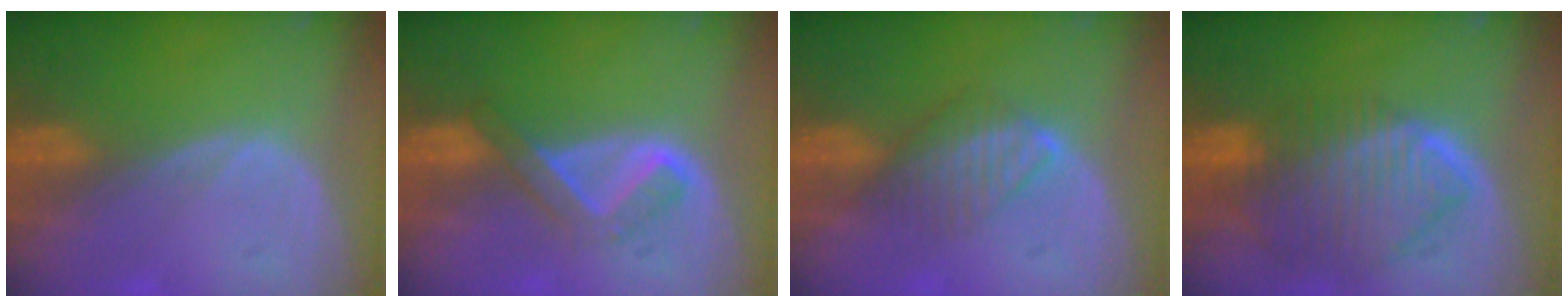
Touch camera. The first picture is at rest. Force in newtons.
{"total": 5.3, "press": 4.6, "slide": 2.6}
{"total": 4.5, "press": 4.4, "slide": 0.7}
{"total": 10.1, "press": 8.5, "slide": 5.3}